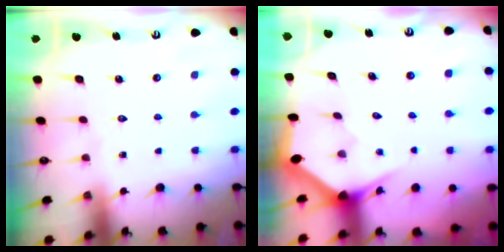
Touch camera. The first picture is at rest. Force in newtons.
{"total": 2.9, "press": 2.9, "slide": 0.0}